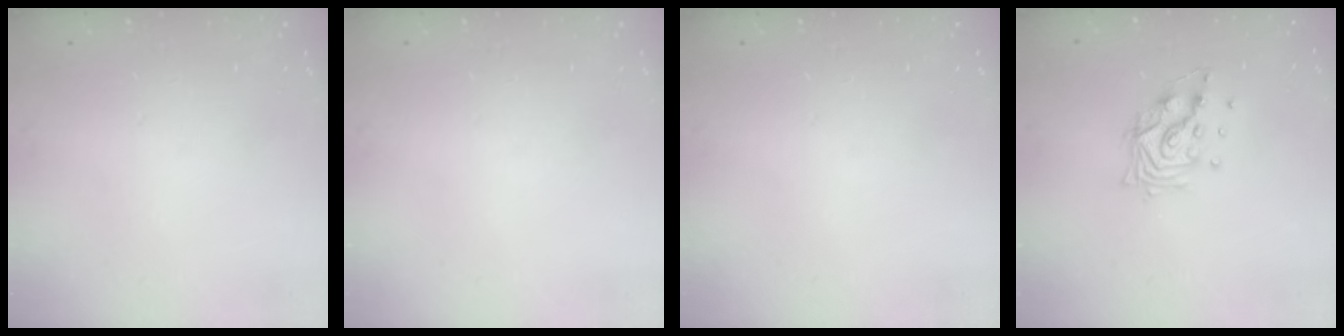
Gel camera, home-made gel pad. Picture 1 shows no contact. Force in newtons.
{"total": 0.0}
{"total": 0.0}
{"total": 11.5, "press": 11.4, "slide": 1.5}